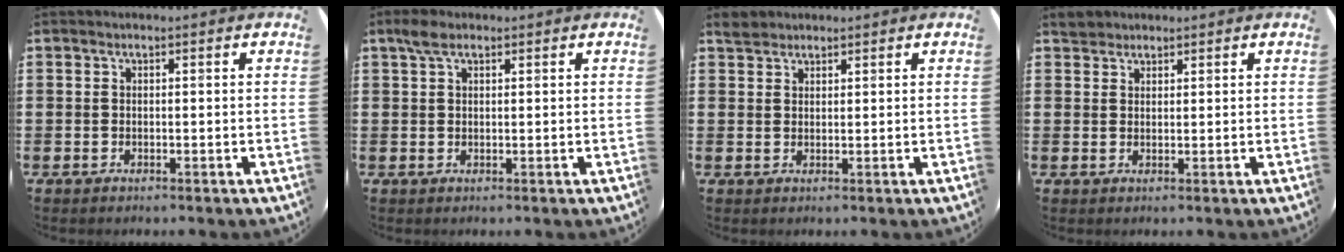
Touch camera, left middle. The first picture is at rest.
{"total": 2.3, "force": [1.5, 1.1, 1.3], "torque": [-0.022, 0.004, 0.025]}
{"total": 1.9, "force": [1.7, 0.8, 0.1], "torque": [0.001, 0.002, 0.033]}
{"total": 1.8, "force": [1.7, 0.7, 0.0], "torque": [0.004, 0.001, 0.032]}